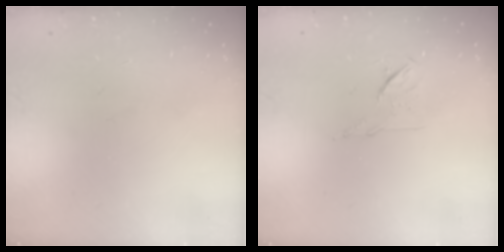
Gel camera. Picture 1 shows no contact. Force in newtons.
{"total": 6.4, "press": 6.3, "slide": 1.2}